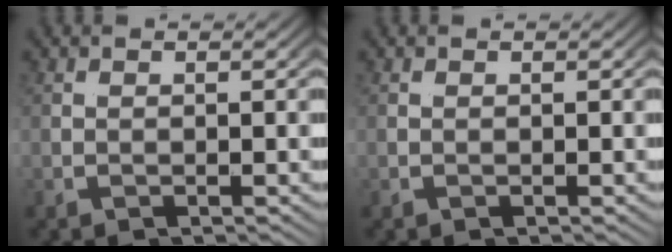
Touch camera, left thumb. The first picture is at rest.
{"total": 0.0}